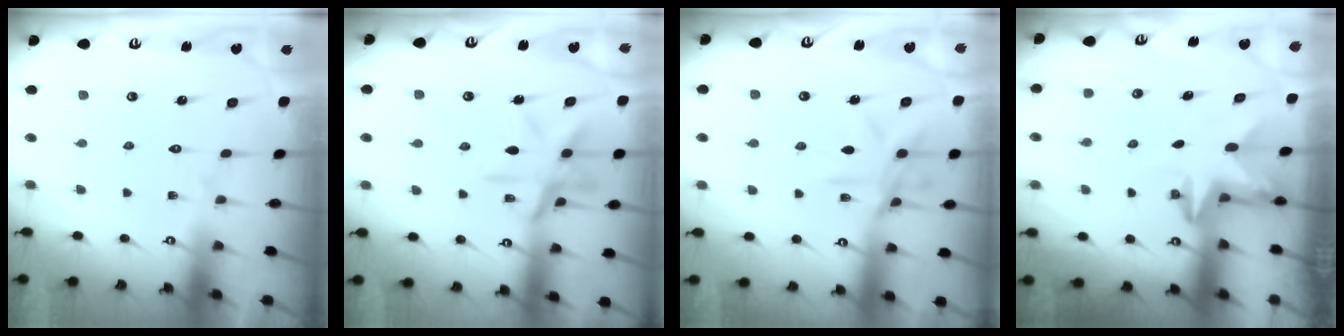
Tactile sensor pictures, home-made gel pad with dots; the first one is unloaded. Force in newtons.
{"total": 13.4, "press": 13.3, "slide": 0.9}
{"total": 10.1, "press": 10.1, "slide": 0.8}
{"total": 2.9, "press": 2.8, "slide": 0.7}